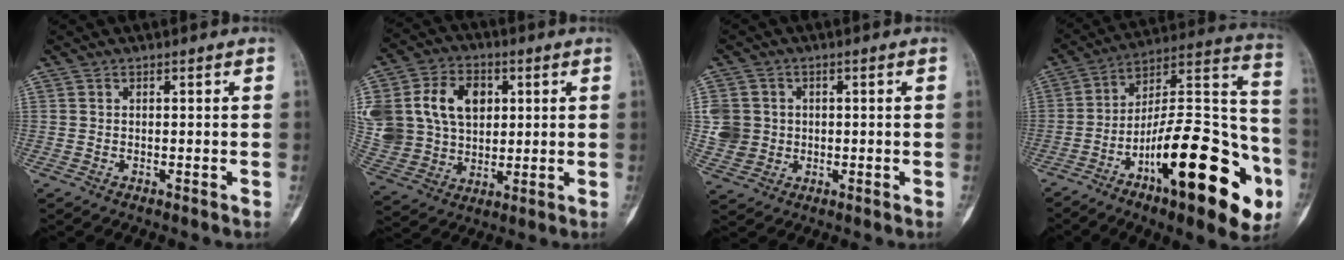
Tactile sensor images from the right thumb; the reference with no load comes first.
{"total": 24.2, "force": [5.7, 18.6, 14.5], "torque": [-0.316, 0.038, 0.124]}
{"total": 6.8, "force": [0.5, 6.4, 2.2], "torque": [-0.029, 0.004, 0.017]}
{"total": 30.4, "force": [-12.4, 9.9, 26.0], "torque": [-0.350, 0.067, -0.186]}